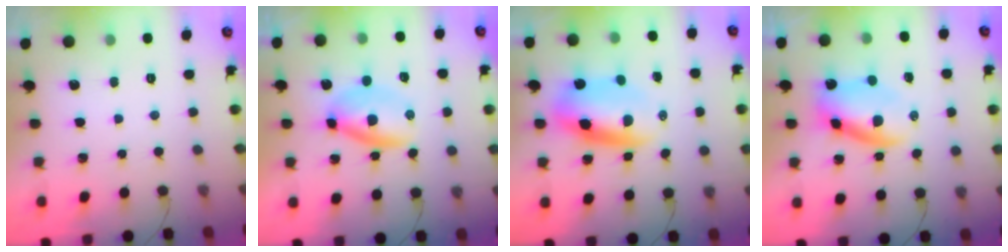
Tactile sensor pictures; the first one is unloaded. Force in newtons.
{"total": 6.5, "press": 6.4, "slide": 0.9}
{"total": 10.3, "press": 9.9, "slide": 3.0}
{"total": 7.6, "press": 7.6, "slide": 1.0}